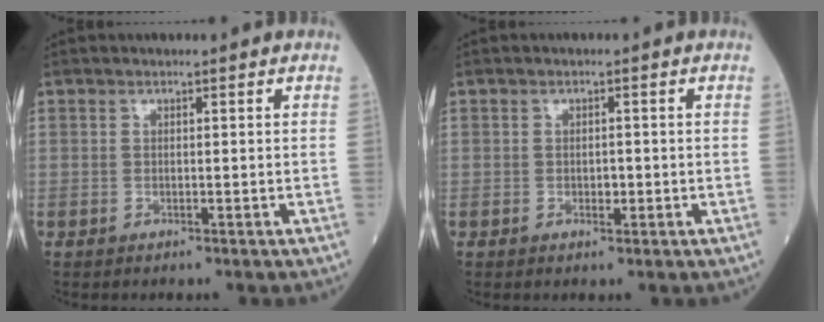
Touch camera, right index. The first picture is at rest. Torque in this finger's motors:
{"motor_torque": [-0.05, -0.02, -0.01, 0.00]}